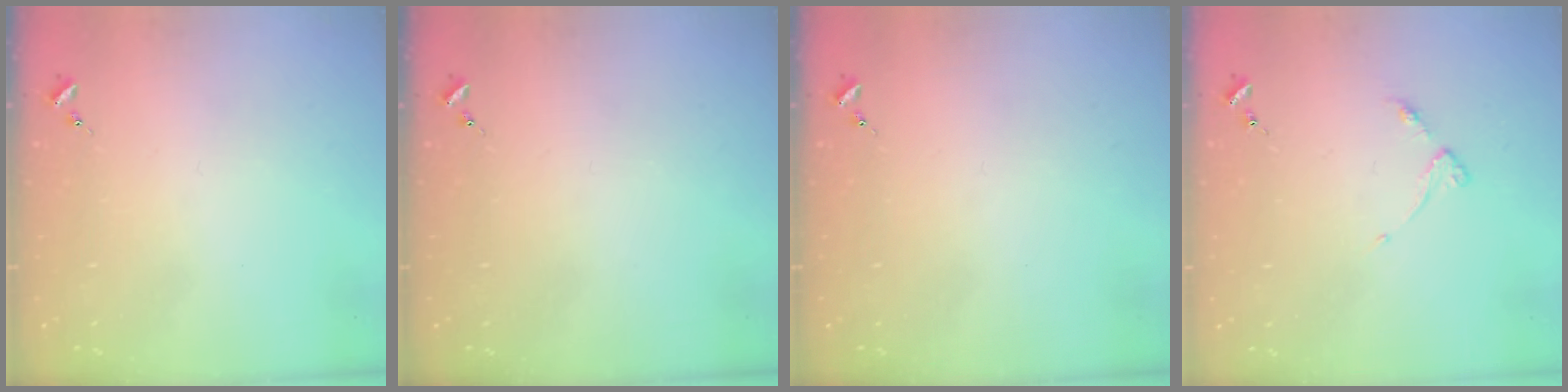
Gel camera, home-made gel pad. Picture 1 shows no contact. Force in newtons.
{"total": 0.0}
{"total": 0.0}
{"total": 3.5, "press": 3.5, "slide": 0.5}